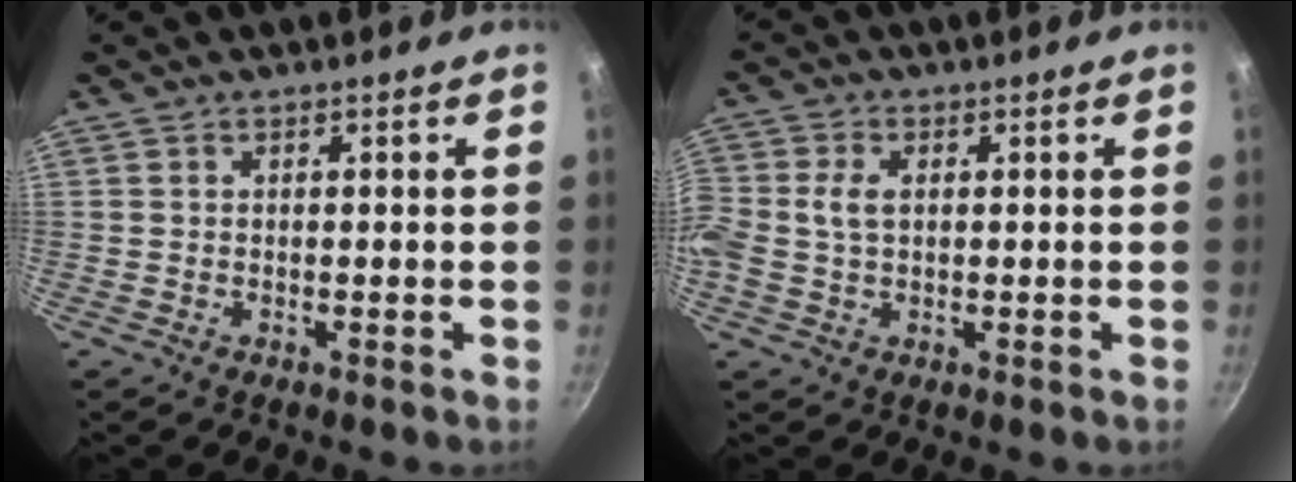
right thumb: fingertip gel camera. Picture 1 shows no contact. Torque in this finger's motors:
{"motor_torque": [0.66, 0.65, 1.03, 0.29, 0.40]}